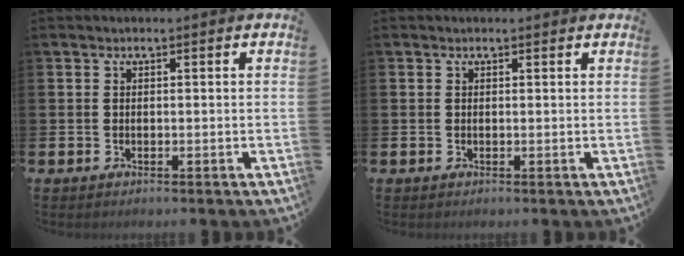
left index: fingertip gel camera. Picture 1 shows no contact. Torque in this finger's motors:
{"motor_torque": [0.99, -1.15, 0.17, 0.04]}